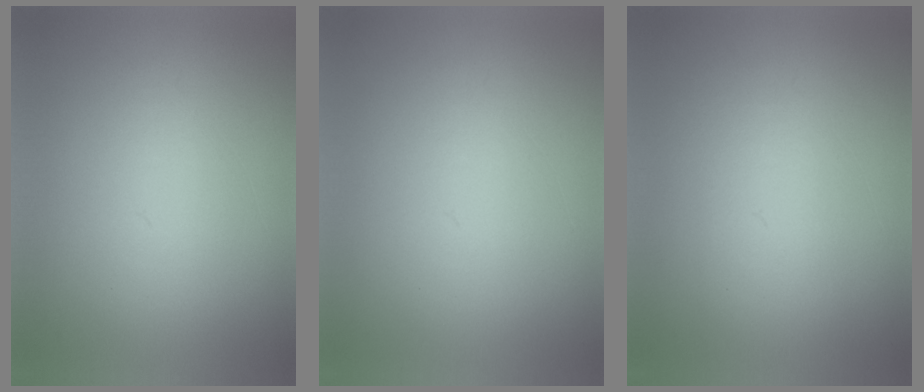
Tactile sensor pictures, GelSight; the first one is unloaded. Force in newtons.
{"total": 0.0}
{"total": 1.4}